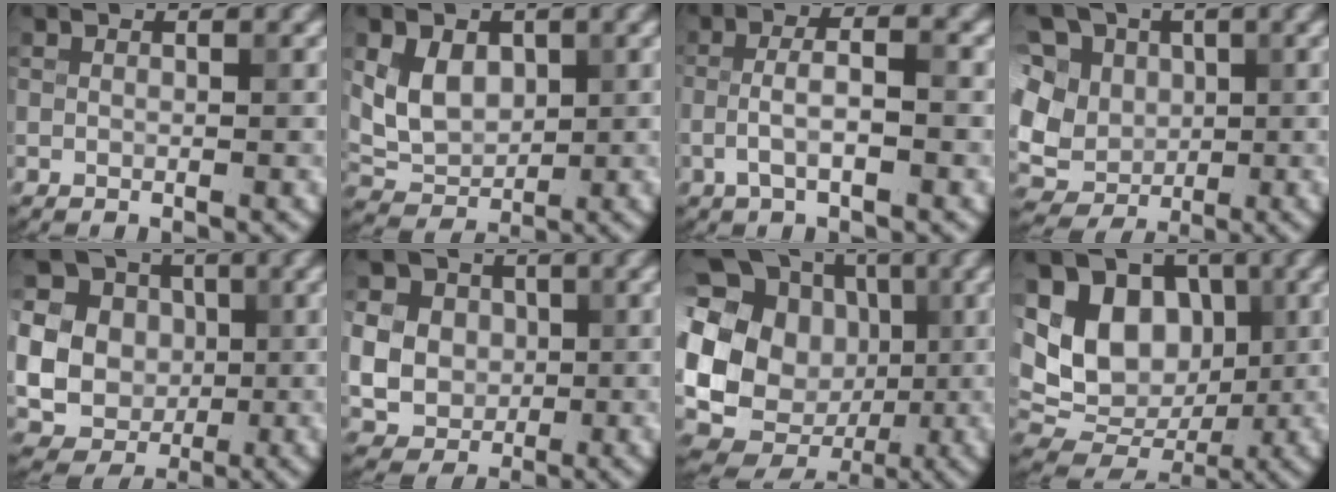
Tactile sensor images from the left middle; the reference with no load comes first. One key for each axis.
{"total": 4.0, "fx": 0.9, "fy": 3.1, "fz": 2.4, "tx": -0.049, "ty": -0.006, "tz": 0.016}
{"total": 3.3, "fx": -1.0, "fy": 0.9, "fz": 3.0, "tx": -0.061, "ty": 0.006, "tz": -0.023}
{"total": 11.4, "fx": 3.4, "fy": 9.1, "fz": 6.0, "tx": -0.106, "ty": 0.026, "tz": 0.026}
{"total": 17.8, "fx": 1.6, "fy": 16.5, "fz": 6.5, "tx": -0.174, "ty": -0.003, "tz": 0.012}
{"total": 9.7, "fx": 1.4, "fy": 8.7, "fz": 4.1, "tx": -0.109, "ty": 0.021, "tz": 0.017}
{"total": 17.7, "fx": 1.8, "fy": 15.9, "fz": 7.5, "tx": -0.169, "ty": 0.027, "tz": 0.006}
{"total": 9.4, "fx": 1.4, "fy": 7.4, "fz": 5.5, "tx": -0.092, "ty": -0.003, "tz": 0.017}